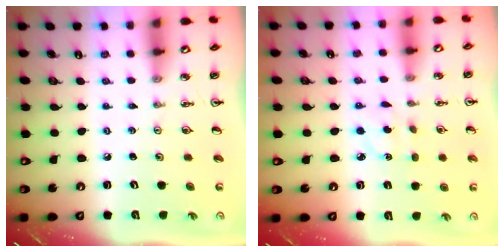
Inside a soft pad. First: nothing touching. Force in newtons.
{"total": 3.3, "press": 3.2, "slide": 0.8}